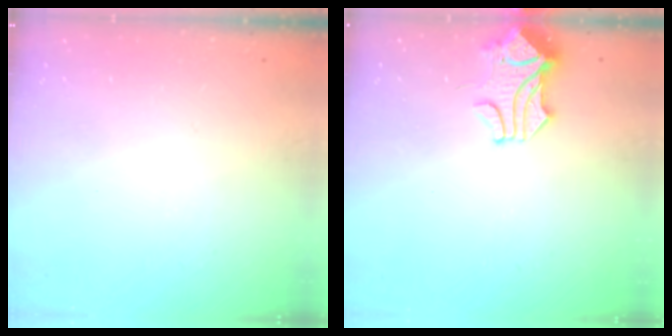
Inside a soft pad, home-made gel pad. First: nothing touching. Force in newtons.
{"total": 1.4, "press": 0.6, "slide": 1.2}